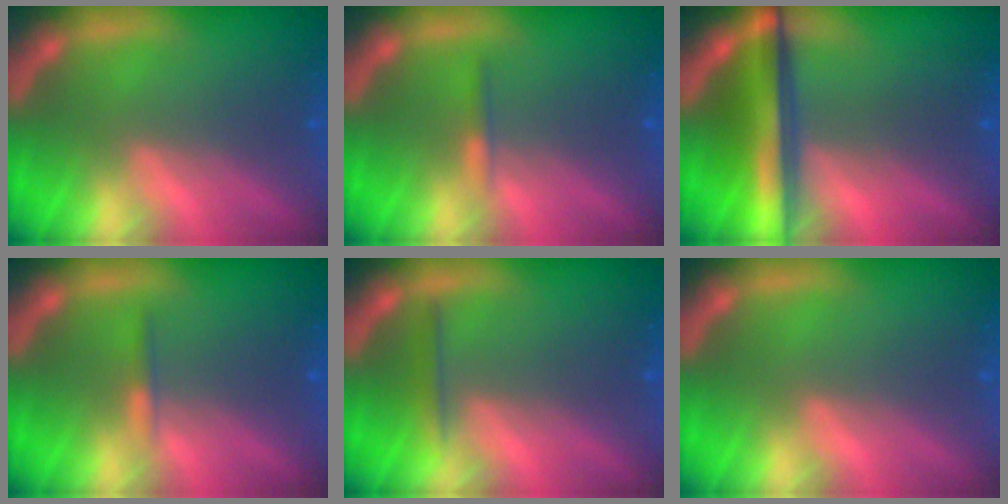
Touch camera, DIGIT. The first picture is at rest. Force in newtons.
{"total": 0.9}
{"total": 7.1}
{"total": 0.9}
{"total": 1.4}
{"total": 0.0}